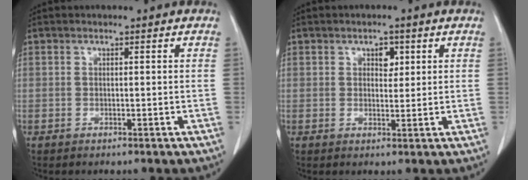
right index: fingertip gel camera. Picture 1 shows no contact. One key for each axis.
{"total": 2.3, "fx": 1.0, "fy": 1.4, "fz": 1.5, "tx": -0.018, "ty": 0.000, "tz": 0.014}